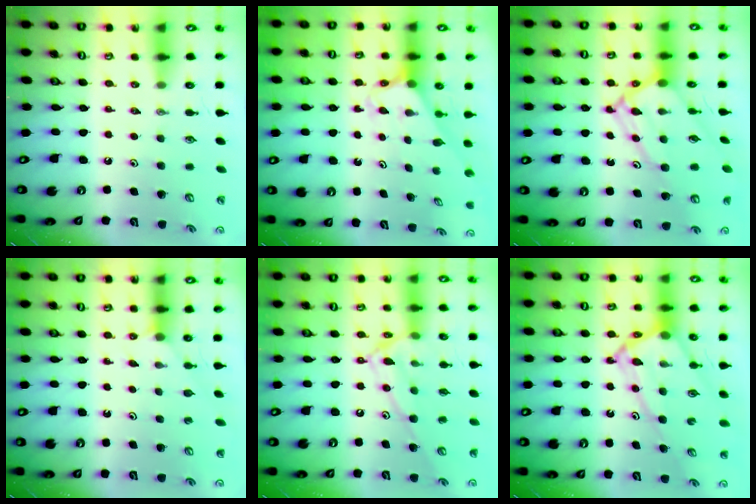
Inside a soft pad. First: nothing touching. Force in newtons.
{"total": 2.5, "press": 2.5, "slide": 0.2}
{"total": 13.2, "press": 13.2, "slide": 1.1}
{"total": 3.9, "press": 3.9, "slide": 0.3}
{"total": 14.1, "press": 14.1, "slide": 0.9}
{"total": 14.0, "press": 14.0, "slide": 1.5}